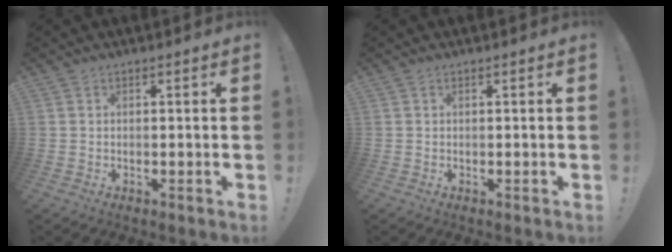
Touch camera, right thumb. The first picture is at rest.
{"total": 0.0}